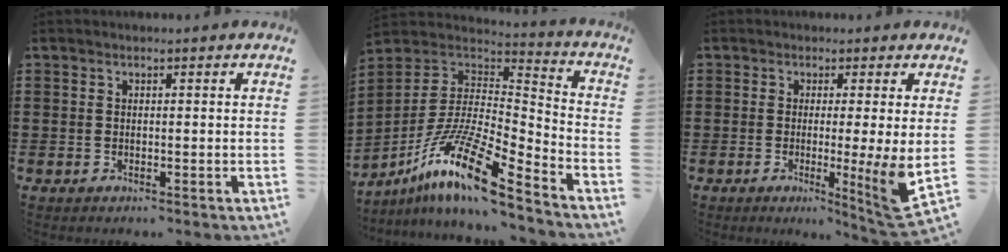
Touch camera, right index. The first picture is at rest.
{"total": 16.2, "force": [-10.7, 3.3, 11.6], "torque": [-0.230, 0.014, -0.201]}
{"total": 5.7, "force": [-0.1, -0.1, 5.7], "torque": [-0.081, -0.036, -0.002]}